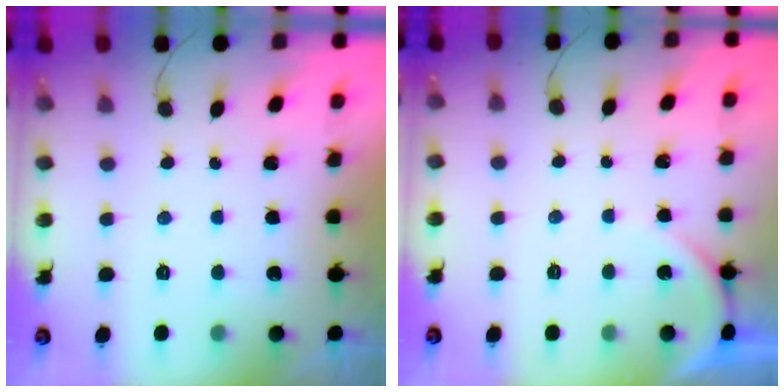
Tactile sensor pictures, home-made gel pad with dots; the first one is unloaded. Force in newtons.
{"total": 3.0, "press": 3.0, "slide": 0.3}